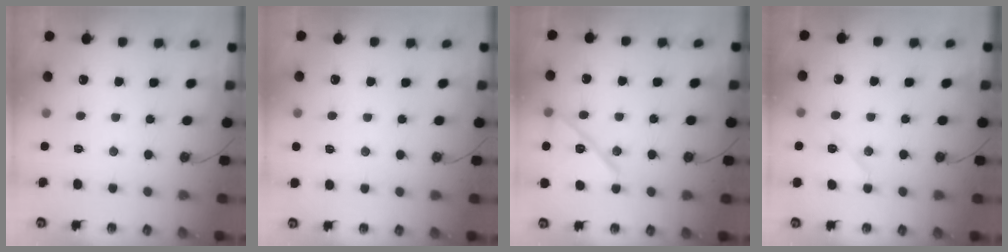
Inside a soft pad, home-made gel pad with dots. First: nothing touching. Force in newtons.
{"total": 3.4, "press": 2.6, "slide": 2.2}
{"total": 16.1, "press": 13.2, "slide": 9.3}
{"total": 7.7, "press": 7.6, "slide": 1.3}